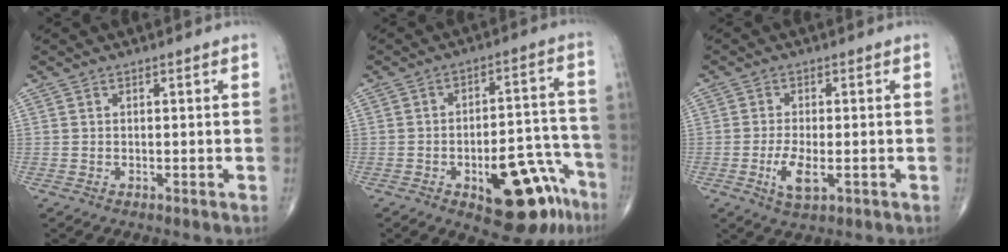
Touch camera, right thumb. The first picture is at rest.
{"total": 16.5, "force": [-8.6, 6.9, 12.2], "torque": [-0.108, 0.067, -0.107]}
{"total": 5.2, "force": [-1.6, 2.0, 4.5], "torque": [-0.088, -0.006, -0.026]}